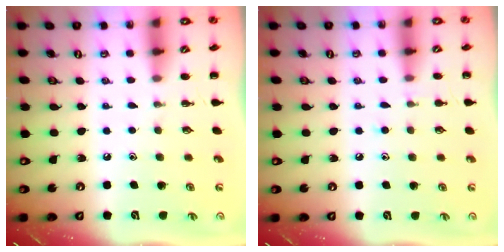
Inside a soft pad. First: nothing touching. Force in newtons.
{"total": 5.1, "press": 4.8, "slide": 1.7}